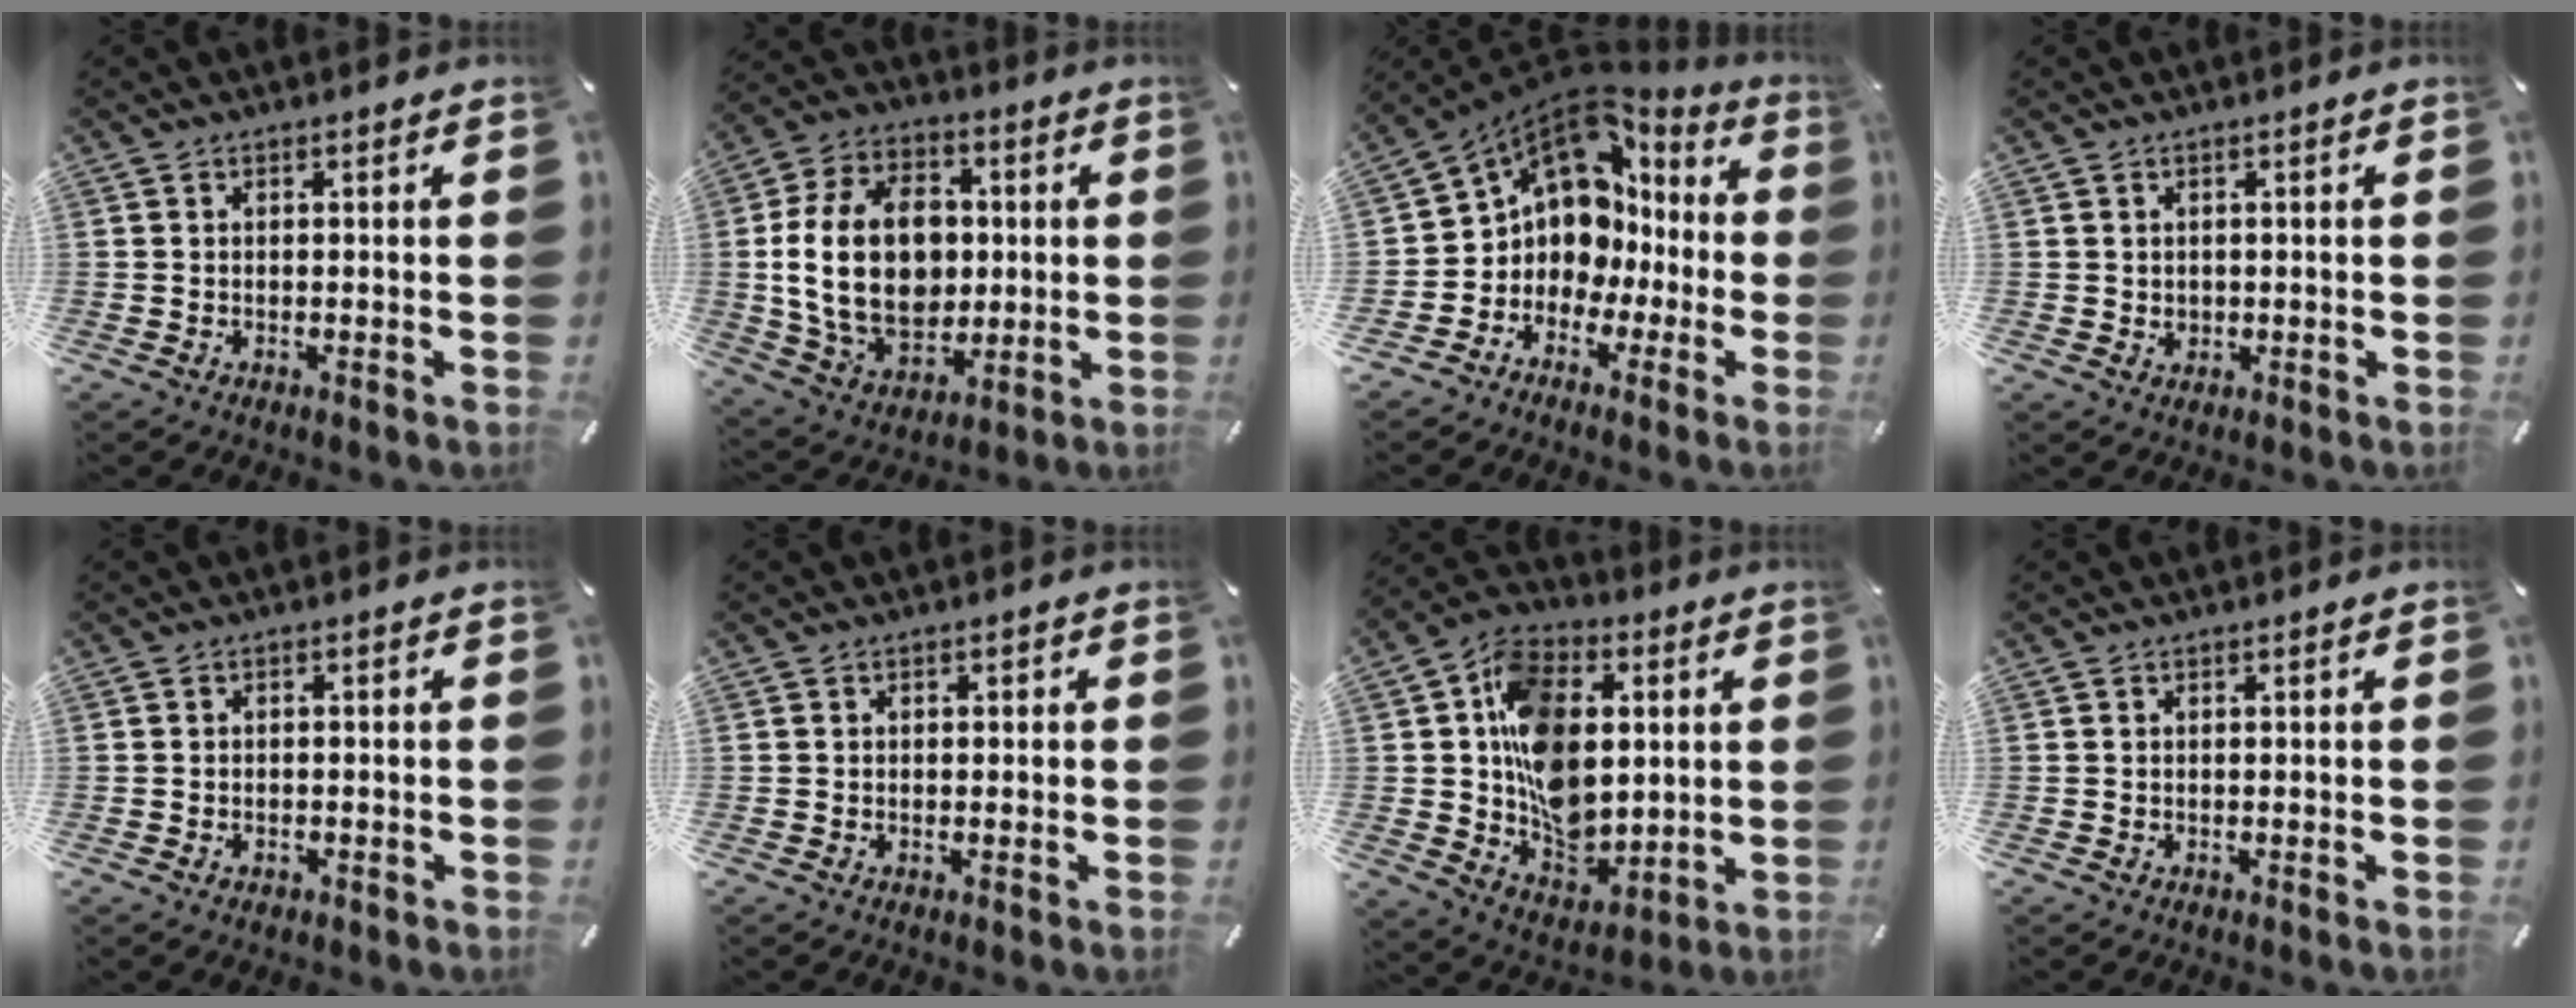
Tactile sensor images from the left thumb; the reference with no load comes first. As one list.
[{"total": 20.8, "force": [0.5, 15.3, 14.0], "torque": [-0.288, 0.007, 0.011]}, {"total": 11.1, "force": [3.6, 9.7, 4.1], "torque": [-0.101, -0.046, 0.069]}, {"total": 1.5, "force": [0.4, 1.4, 0.3], "torque": [-0.007, 0.004, 0.006]}, {"total": 1.1, "force": [-0.6, 0.8, 0.3], "torque": [-0.006, 0.005, -0.016]}, {"total": 0.6, "force": [-0.2, 0.6, 0.2], "torque": [-0.002, 0.005, -0.005]}, {"total": 17.5, "force": [2.0, 13.5, 11.0], "torque": [-0.189, -0.005, 0.043]}, {"total": 0.0}]